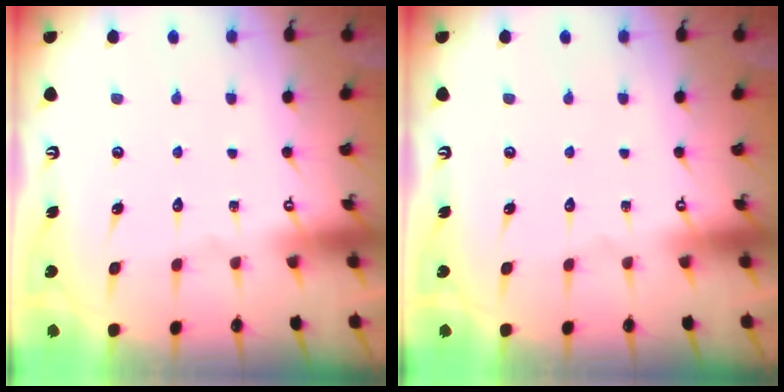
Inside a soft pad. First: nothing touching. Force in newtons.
{"total": 0.0}